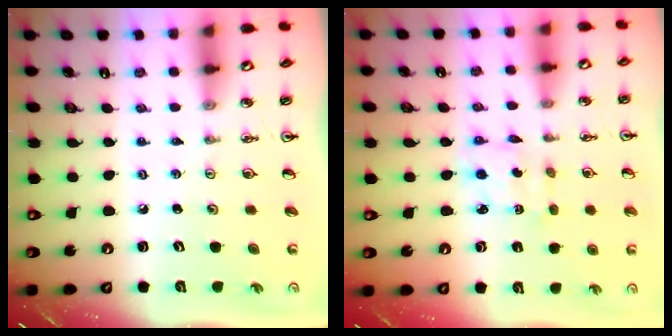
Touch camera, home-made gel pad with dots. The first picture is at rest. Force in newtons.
{"total": 2.1, "press": 2.0, "slide": 0.4}